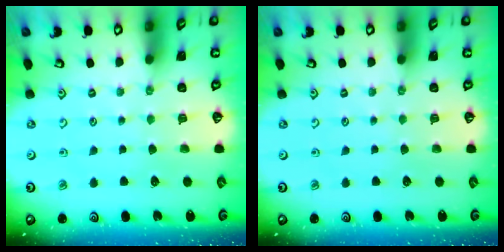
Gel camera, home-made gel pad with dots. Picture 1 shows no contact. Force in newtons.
{"total": 0.0}